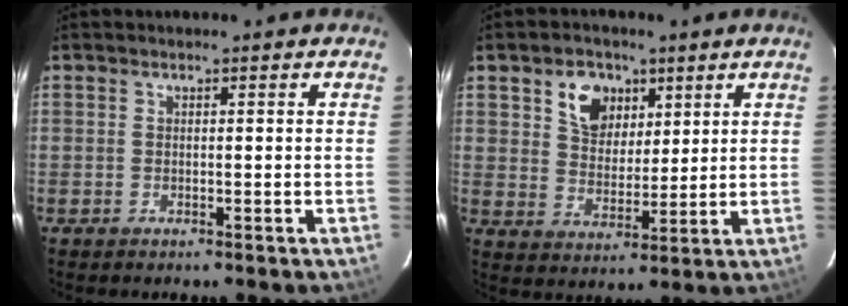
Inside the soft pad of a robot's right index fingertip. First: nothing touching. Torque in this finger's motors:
{"motor_torque": [0.77, 0.70, 0.16, 0.05]}